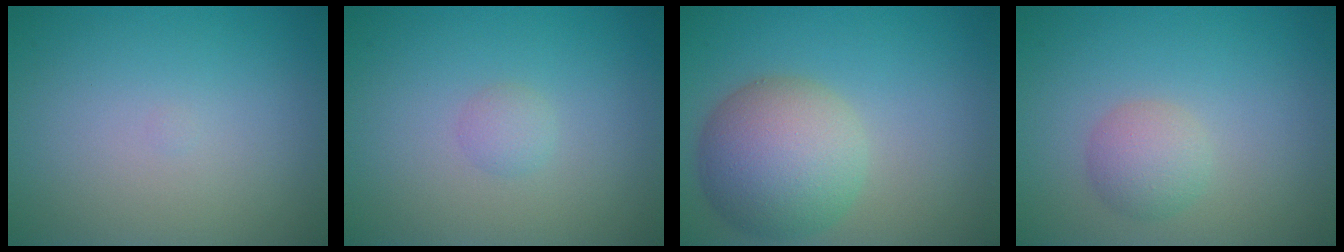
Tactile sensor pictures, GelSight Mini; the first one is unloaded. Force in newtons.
{"total": 1.0, "press": 1.0, "slide": 0.1}
{"total": 7.3, "press": 7.3, "slide": 0.7}
{"total": 2.3, "press": 2.3, "slide": 0.0}